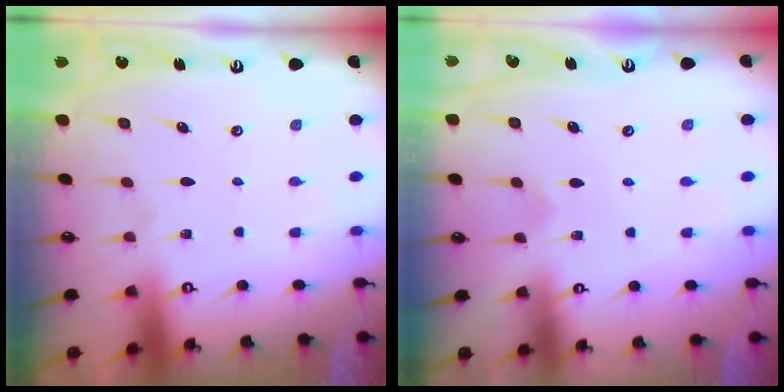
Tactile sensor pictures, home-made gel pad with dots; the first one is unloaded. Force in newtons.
{"total": 2.1, "press": 2.1, "slide": 0.2}